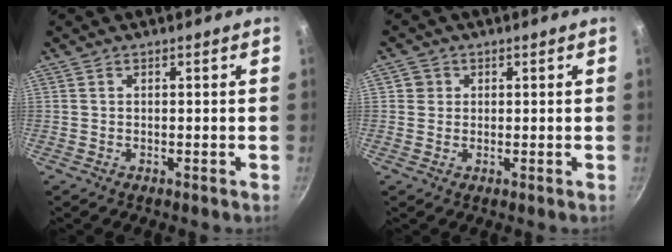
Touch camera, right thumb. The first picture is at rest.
{"total": 2.6, "force": [0.5, 2.5, 0.5], "torque": [0.005, 0.005, 0.004]}